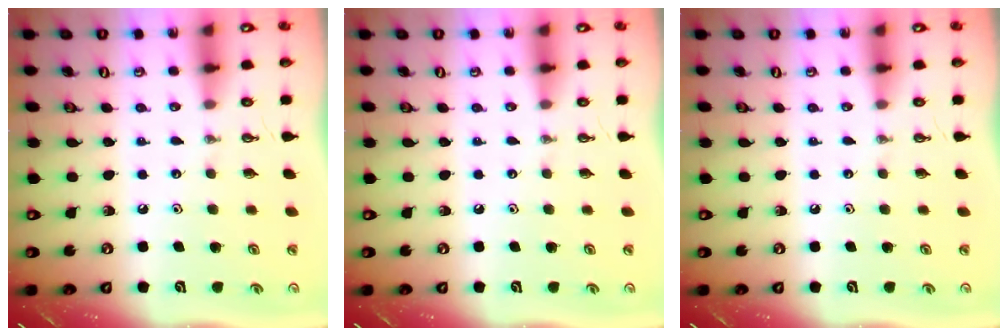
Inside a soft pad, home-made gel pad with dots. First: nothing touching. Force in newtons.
{"total": 0.0}
{"total": 0.0}